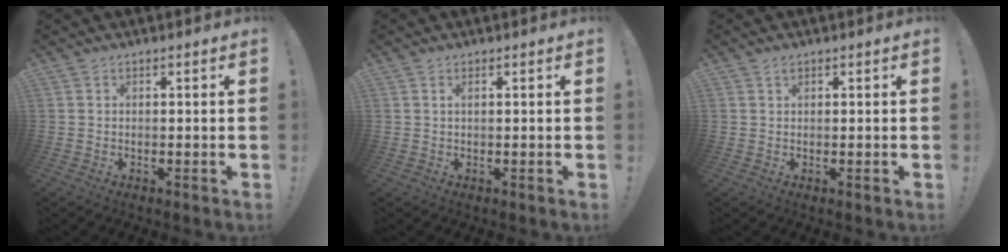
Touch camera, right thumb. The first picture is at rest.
{"total": 1.1, "force": [0.2, 0.2, 1.1], "torque": [-0.015, -0.001, 0.002]}
{"total": 0.8, "force": [0.6, 0.4, 0.4], "torque": [-0.006, 0.000, 0.011]}